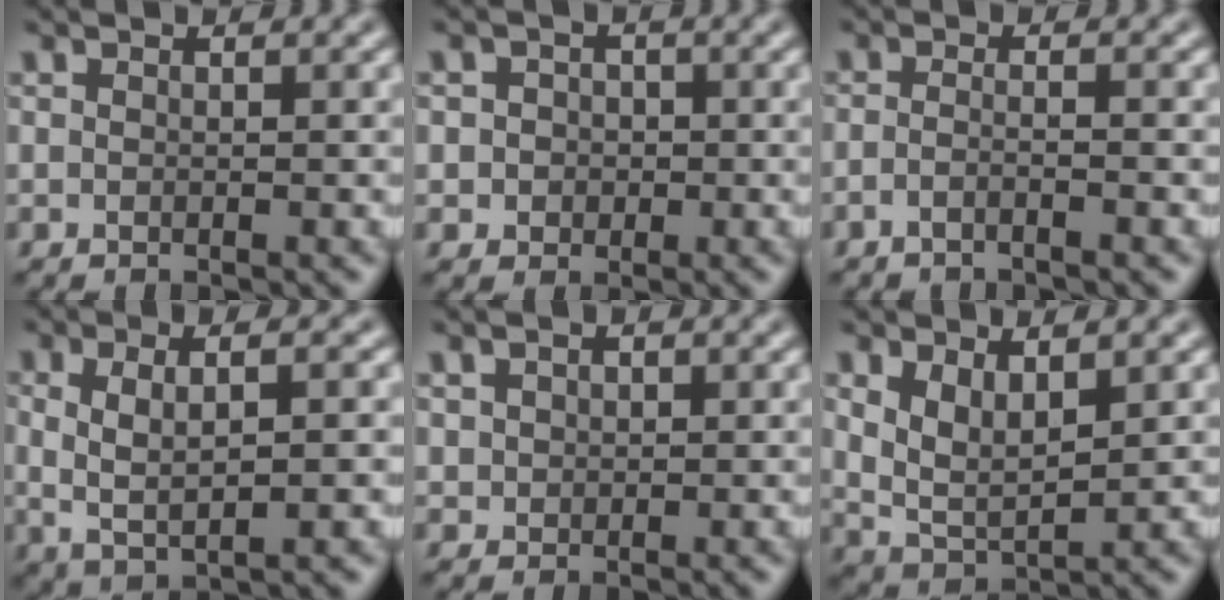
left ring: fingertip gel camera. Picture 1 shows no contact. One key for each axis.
{"total": 2.3, "fx": 0.0, "fy": 2.2, "fz": 0.7, "tx": 0.006, "ty": 0.002, "tz": -0.010}
{"total": 1.6, "fx": -1.1, "fy": 0.4, "fz": 1.2, "tx": -0.018, "ty": -0.004, "tz": -0.027}
{"total": 4.3, "fx": 0.3, "fy": 1.5, "fz": 4.1, "tx": -0.083, "ty": 0.001, "tz": 0.007}
{"total": 1.4, "fx": 0.6, "fy": 1.1, "fz": 0.6, "tx": -0.011, "ty": 0.003, "tz": 0.012}
{"total": 3.8, "fx": 1.3, "fy": 1.9, "fz": 3.0, "tx": -0.069, "ty": -0.009, "tz": 0.030}